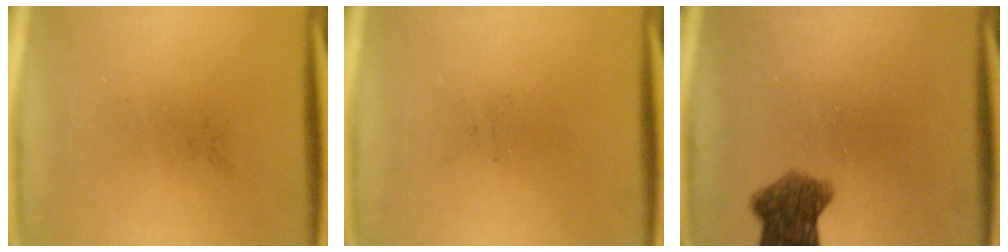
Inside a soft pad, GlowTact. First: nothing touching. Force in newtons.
{"total": 0.0}
{"total": 6.7}